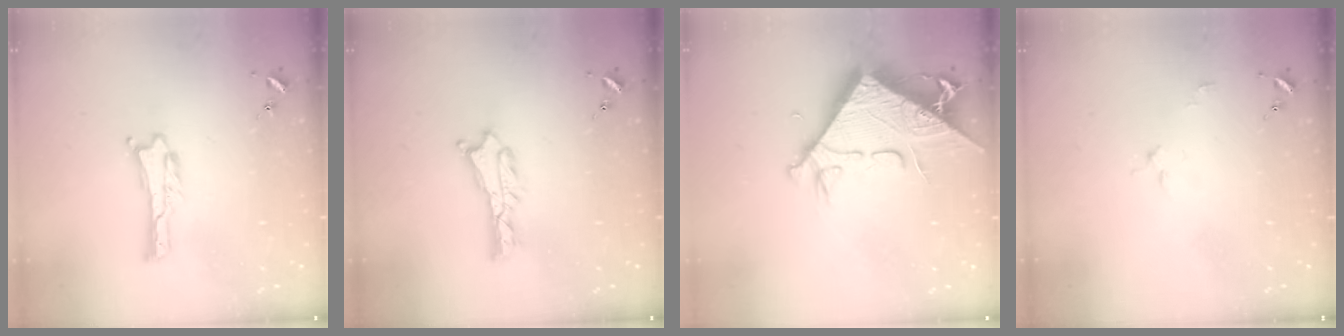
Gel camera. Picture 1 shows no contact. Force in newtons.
{"total": 1.1, "press": 1.1, "slide": 0.2}
{"total": 9.7, "press": 9.7, "slide": 1.3}
{"total": 2.0, "press": 2.0, "slide": 0.1}